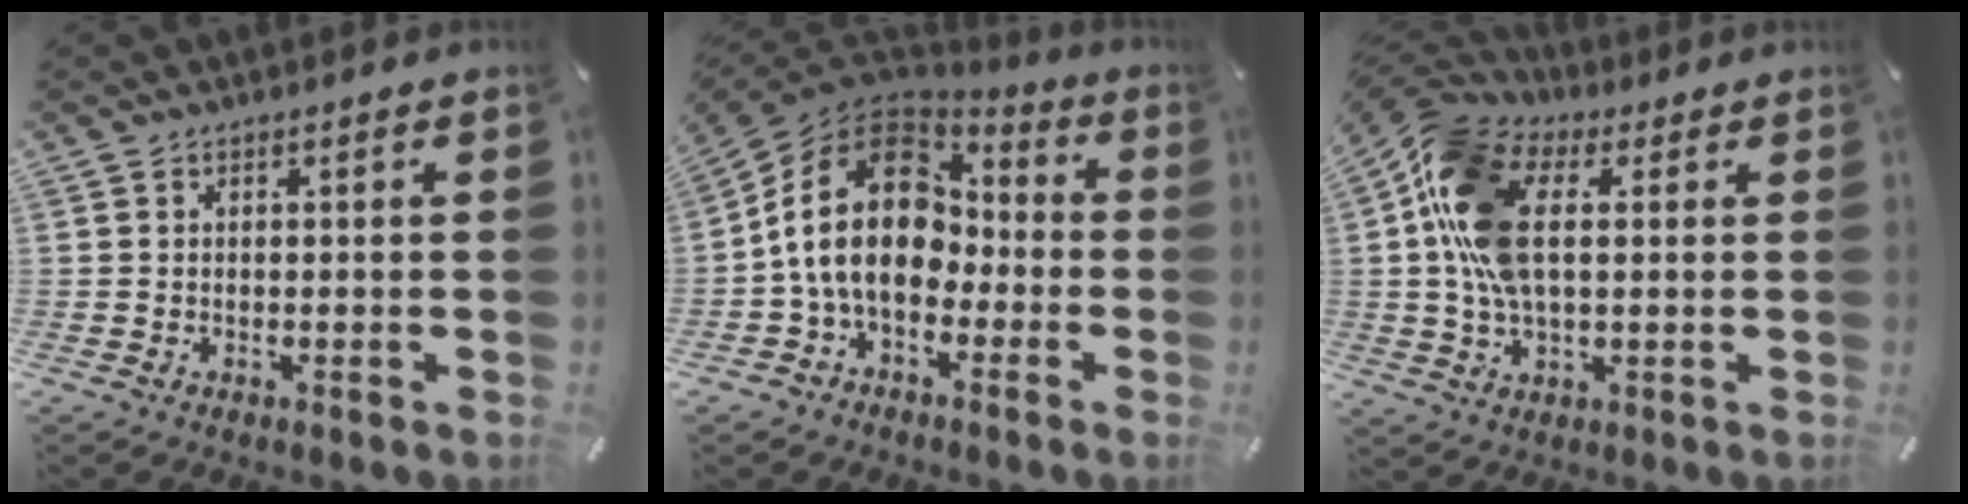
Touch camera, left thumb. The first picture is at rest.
{"total": 18.2, "force": [-0.6, 13.3, 12.4], "torque": [-0.267, 0.023, -0.015]}
{"total": 15.3, "force": [2.5, 9.6, 11.7], "torque": [-0.271, 0.005, 0.044]}